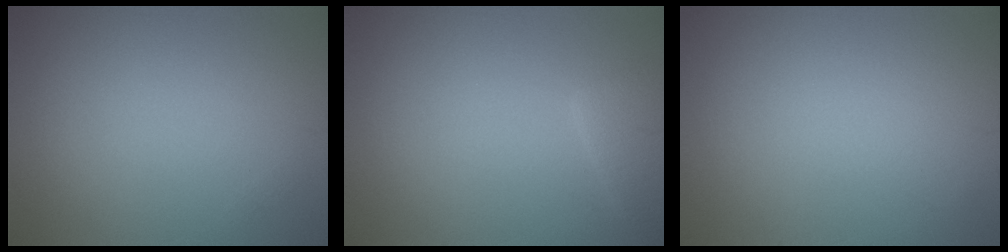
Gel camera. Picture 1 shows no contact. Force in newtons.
{"total": 2.1, "press": 2.1, "slide": 0.2}
{"total": 0.0}